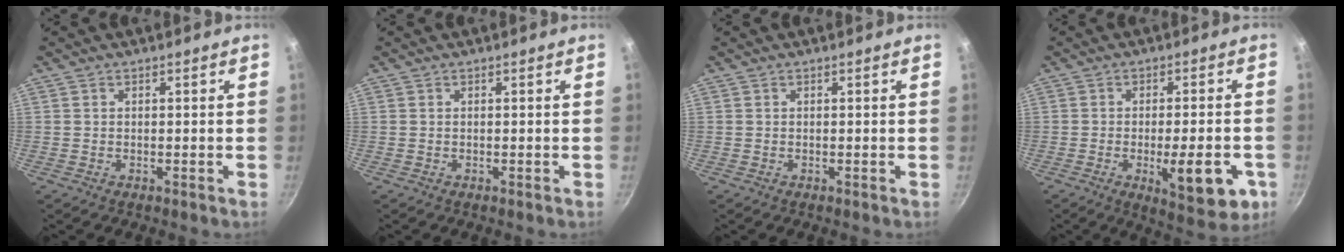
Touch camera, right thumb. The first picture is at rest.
{"total": 0.0}
{"total": 0.0}
{"total": 12.7, "force": [-4.1, 4.4, 11.2], "torque": [-0.125, 0.004, -0.047]}